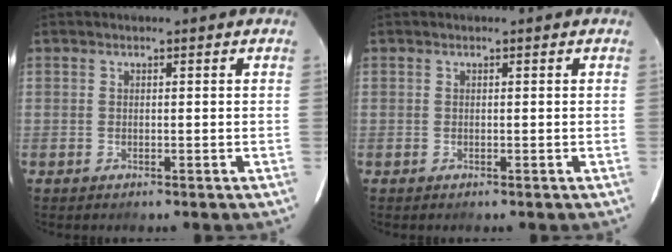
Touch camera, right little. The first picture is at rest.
{"total": 0.0}